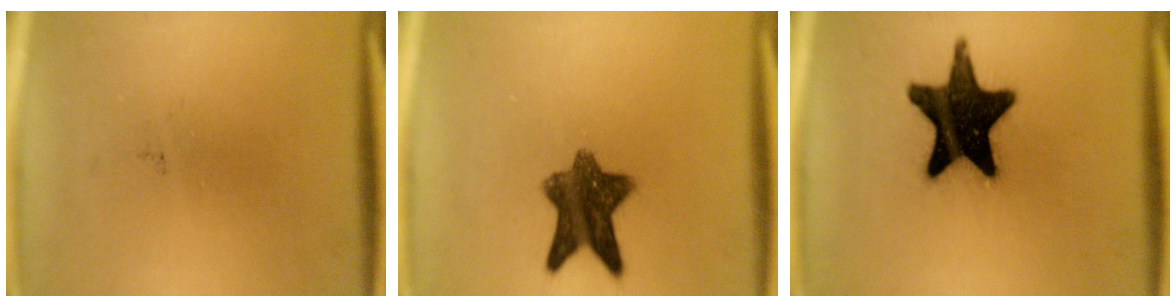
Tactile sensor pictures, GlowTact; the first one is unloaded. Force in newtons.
{"total": 9.3}
{"total": 18.6}